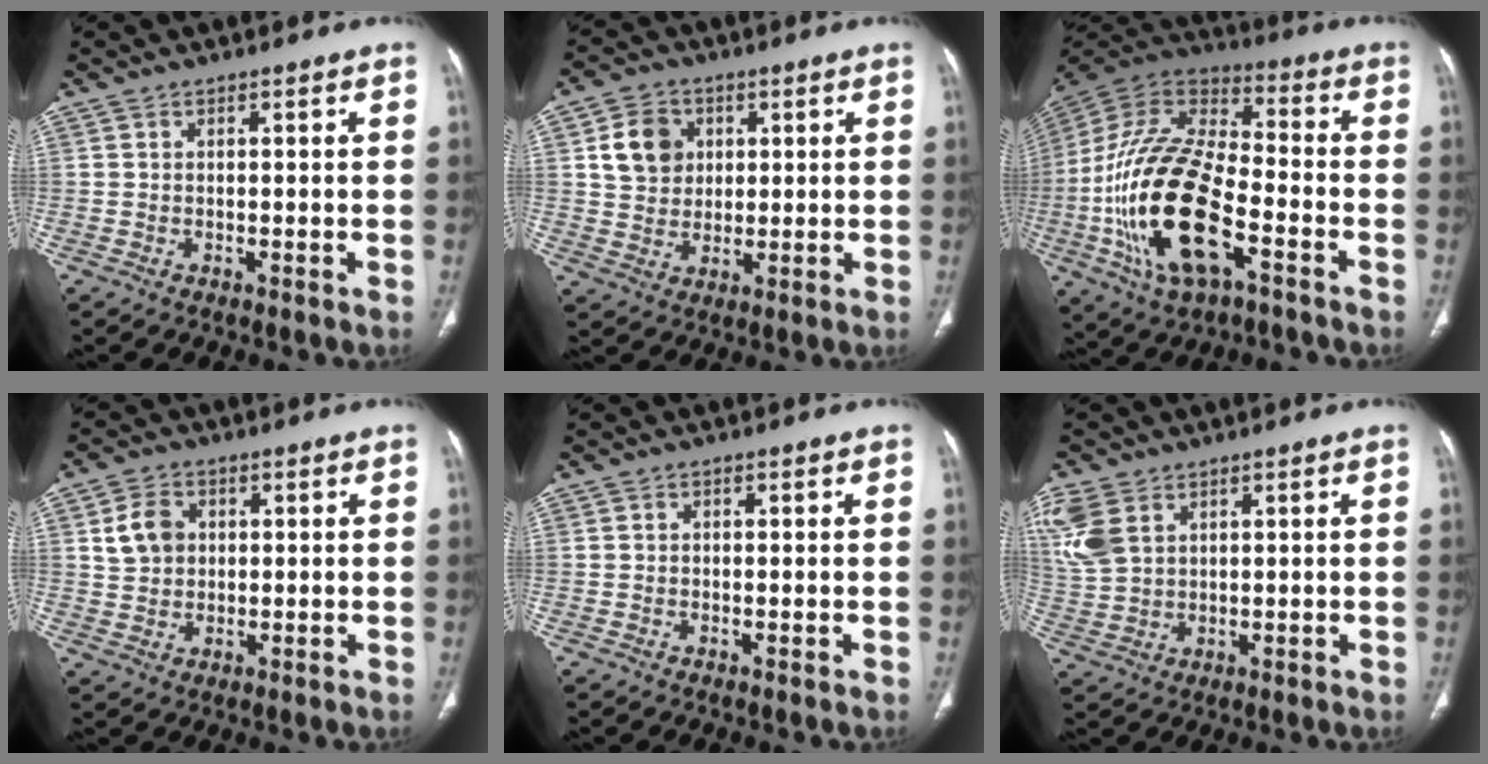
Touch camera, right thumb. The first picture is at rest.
{"total": 8.2, "force": [2.3, 6.8, 3.8], "torque": [-0.043, -0.006, 0.043]}
{"total": 25.6, "force": [-8.0, 11.9, 21.2], "torque": [-0.451, 0.026, -0.142]}
{"total": 5.9, "force": [1.4, 4.8, 3.3], "torque": [-0.045, 0.000, 0.027]}
{"total": 0.0}
{"total": 8.8, "force": [3.9, 5.7, 5.4], "torque": [-0.133, -0.002, 0.091]}